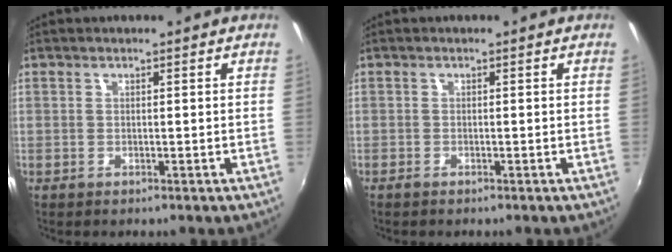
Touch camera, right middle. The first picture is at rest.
{"total": 0.9, "force": [-0.8, 0.2, 0.3], "torque": [-0.007, -0.005, -0.018]}